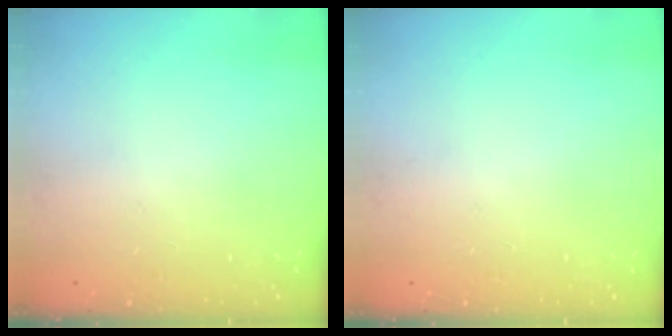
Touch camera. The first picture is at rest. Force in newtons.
{"total": 0.0}